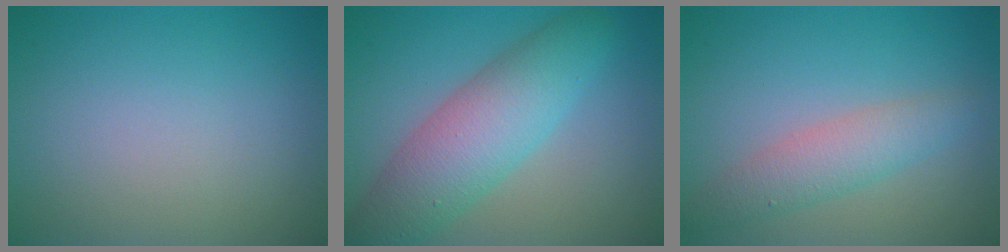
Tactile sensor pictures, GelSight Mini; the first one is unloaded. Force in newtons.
{"total": 7.0, "press": 7.0, "slide": 0.3}
{"total": 3.2, "press": 3.2, "slide": 0.1}